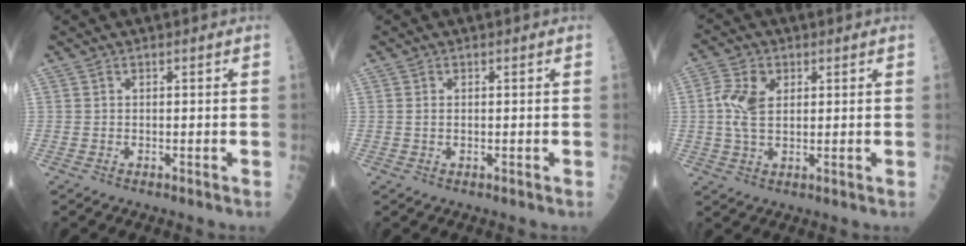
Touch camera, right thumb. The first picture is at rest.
{"total": 0.9, "force": [0.2, 0.5, 0.7], "torque": [-0.019, -0.001, 0.006]}
{"total": 6.7, "force": [1.2, 4.1, 5.2], "torque": [-0.110, 0.005, 0.023]}